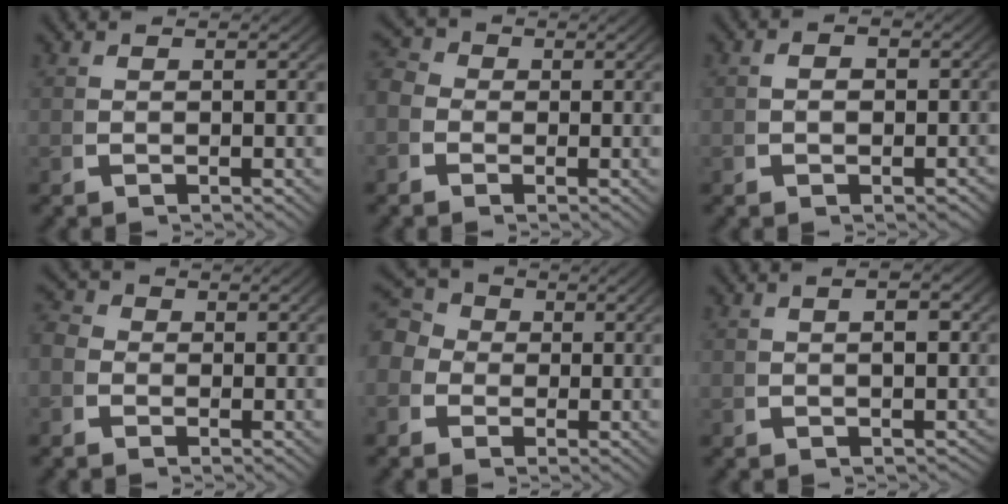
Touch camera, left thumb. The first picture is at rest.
{"total": 3.5, "force": [-0.1, 3.1, 1.7], "torque": [-0.030, -0.004, -0.014]}
{"total": 1.9, "force": [-0.4, 1.4, 1.1], "torque": [-0.013, -0.005, -0.008]}
{"total": 3.1, "force": [-0.2, 2.8, 1.3], "torque": [-0.025, -0.004, -0.015]}
{"total": 6.3, "force": [1.6, 5.2, 3.3], "torque": [-0.058, 0.007, 0.010]}
{"total": 1.7, "force": [-0.4, 1.0, 1.3], "torque": [-0.016, 0.001, -0.006]}